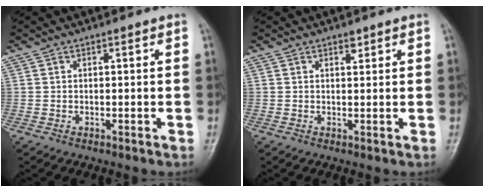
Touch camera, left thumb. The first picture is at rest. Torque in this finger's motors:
{"motor_torque": [0.17, -0.04, 0.47, 0.04, 0.10]}